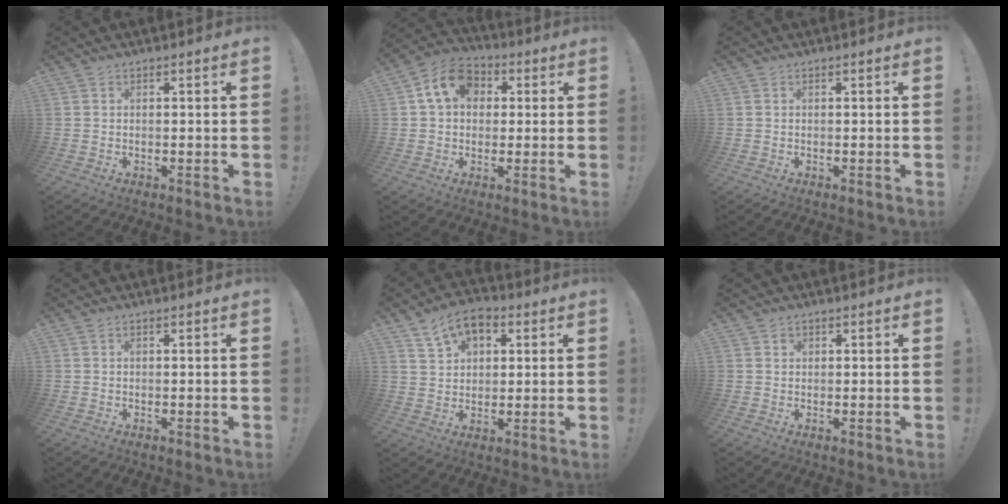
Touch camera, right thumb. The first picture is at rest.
{"total": 11.9, "force": [3.7, 9.1, 6.6], "torque": [-0.110, 0.008, 0.075]}
{"total": 0.0}
{"total": 0.0}
{"total": 9.3, "force": [4.6, 6.3, 5.1], "torque": [-0.078, -0.014, 0.088]}
{"total": 0.9, "force": [0.5, 0.8, 0.0], "torque": [0.004, -0.001, 0.009]}